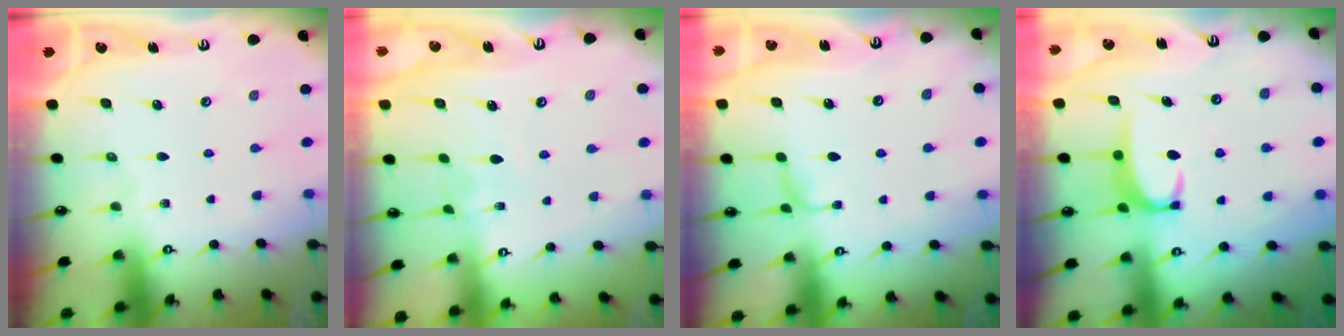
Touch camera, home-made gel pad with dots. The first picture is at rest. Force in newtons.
{"total": 3.7, "press": 3.7, "slide": 0.3}
{"total": 0.9, "press": 0.0, "slide": 0.9}
{"total": 3.6, "press": 3.6, "slide": 0.5}